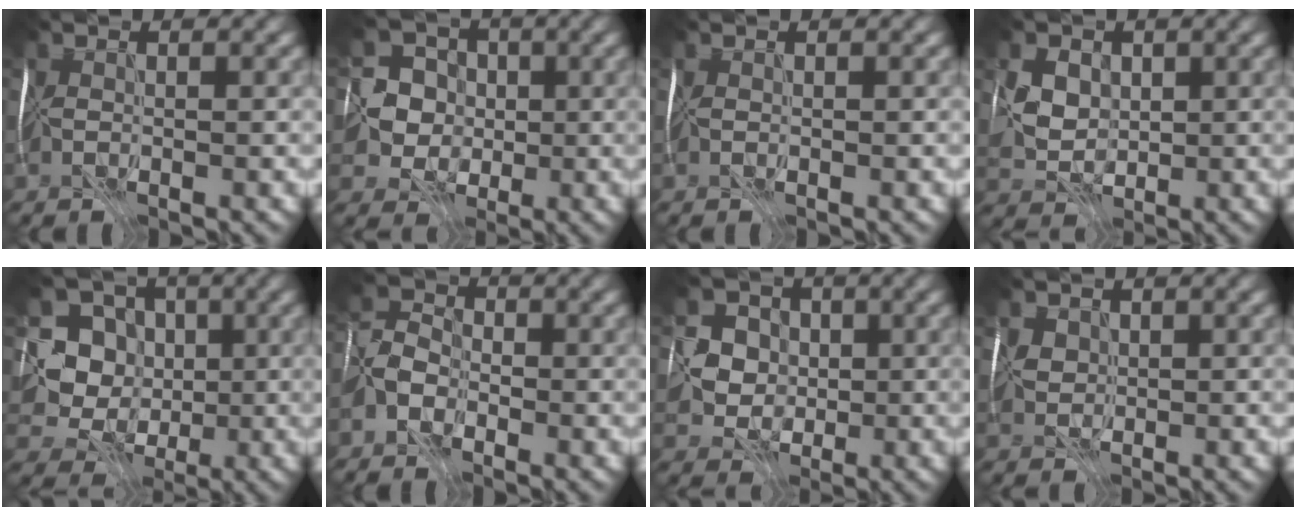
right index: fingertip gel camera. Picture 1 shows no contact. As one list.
[{"total": 5.1, "force": [0.0, 5.0, 1.0], "torque": [-0.008, 0.014, -0.020]}, {"total": 0.0}, {"total": 4.0, "force": [1.7, 3.1, 1.8], "torque": [-0.019, 0.022, 0.025]}, {"total": 5.3, "force": [0.7, 5.1, 1.5], "torque": [-0.016, -0.008, -0.001]}, {"total": 1.9, "force": [-1.4, 1.2, 0.2], "torque": [-0.002, 0.010, -0.033]}, {"total": 2.9, "force": [0.5, 2.9, 0.3], "torque": [-0.001, 0.005, 0.008]}, {"total": 1.2, "force": [1.0, 0.6, -0.4], "torque": [0.011, 0.006, 0.021]}]